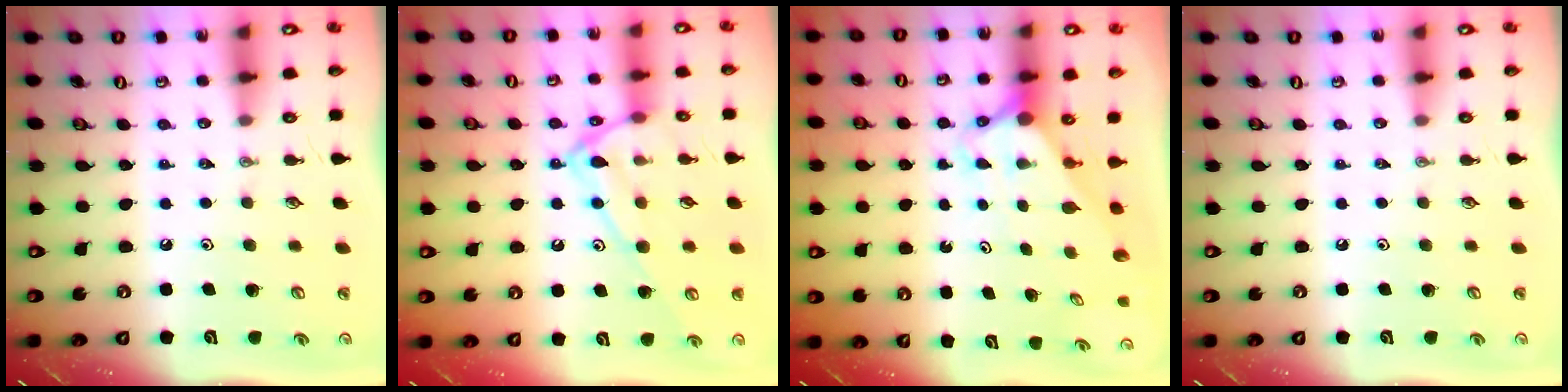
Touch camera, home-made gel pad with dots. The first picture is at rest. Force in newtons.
{"total": 15.1, "press": 15.0, "slide": 1.1}
{"total": 2.7, "press": 2.7, "slide": 0.0}
{"total": 0.0}